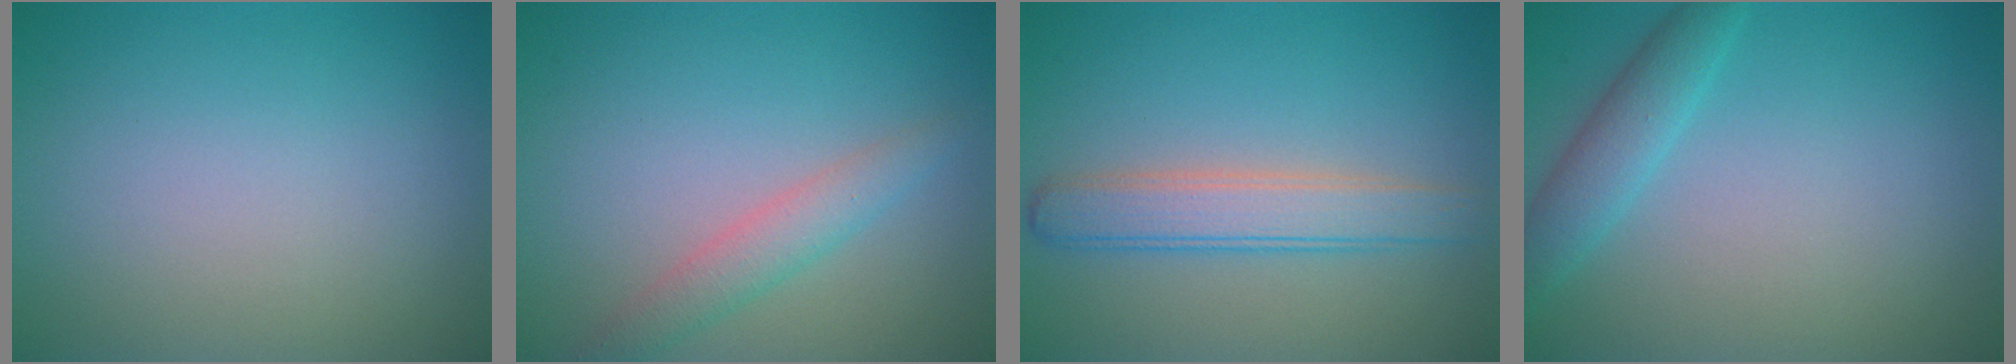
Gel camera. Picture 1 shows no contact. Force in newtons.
{"total": 2.5, "press": 2.5, "slide": 0.1}
{"total": 3.7, "press": 3.7, "slide": 0.1}
{"total": 2.6, "press": 2.6, "slide": 0.1}